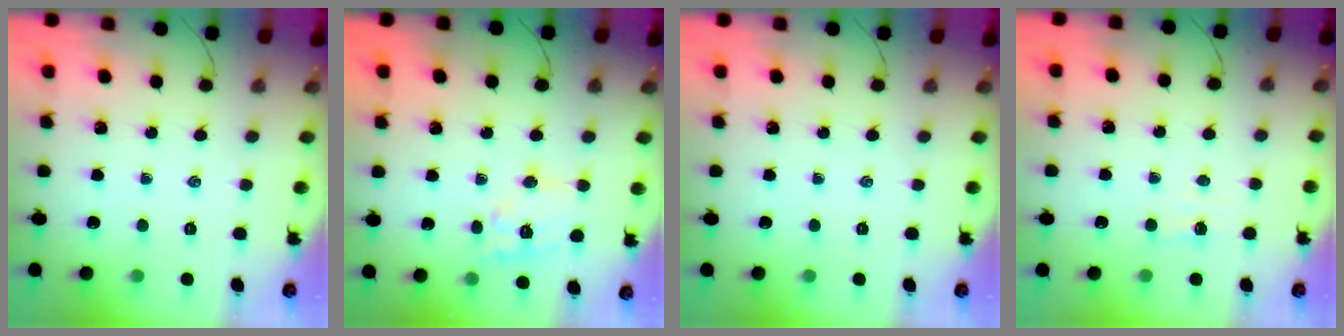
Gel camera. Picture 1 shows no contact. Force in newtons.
{"total": 11.3, "press": 11.3, "slide": 1.0}
{"total": 0.0}
{"total": 1.8, "press": 1.7, "slide": 0.6}